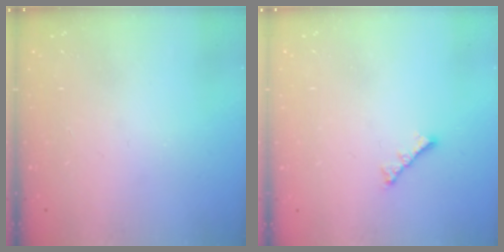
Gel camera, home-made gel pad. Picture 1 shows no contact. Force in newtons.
{"total": 3.0, "press": 3.0, "slide": 0.5}